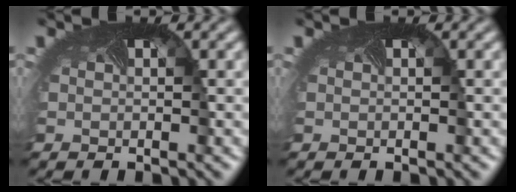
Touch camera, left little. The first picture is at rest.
{"total": 0.0}